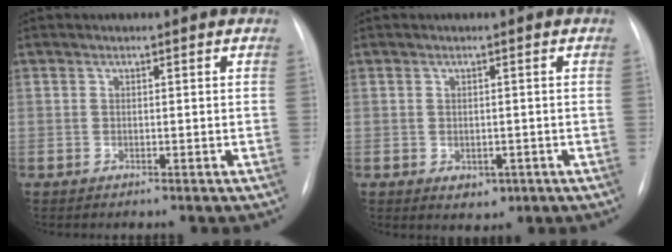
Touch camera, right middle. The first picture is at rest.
{"total": 2.7, "force": [-1.1, 1.9, 1.5], "torque": [-0.014, -0.001, -0.003]}